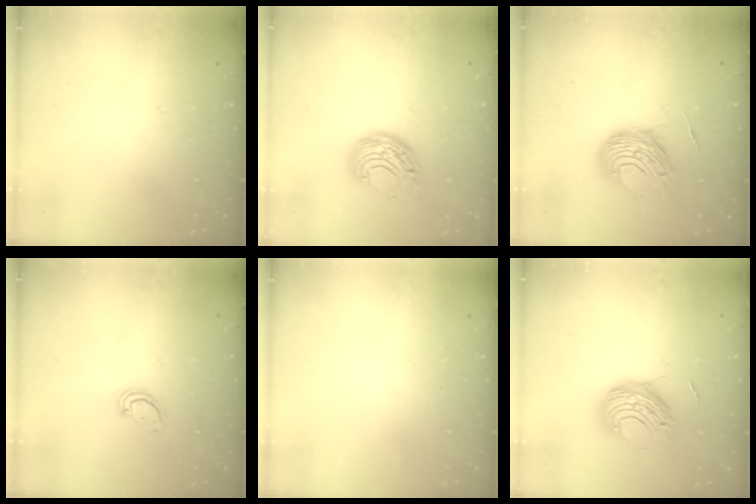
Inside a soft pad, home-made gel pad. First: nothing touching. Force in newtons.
{"total": 8.9, "press": 8.9, "slide": 0.5}
{"total": 9.5, "press": 9.5, "slide": 1.0}
{"total": 3.2, "press": 3.2, "slide": 0.3}
{"total": 0.0}
{"total": 10.1, "press": 10.1, "slide": 0.7}